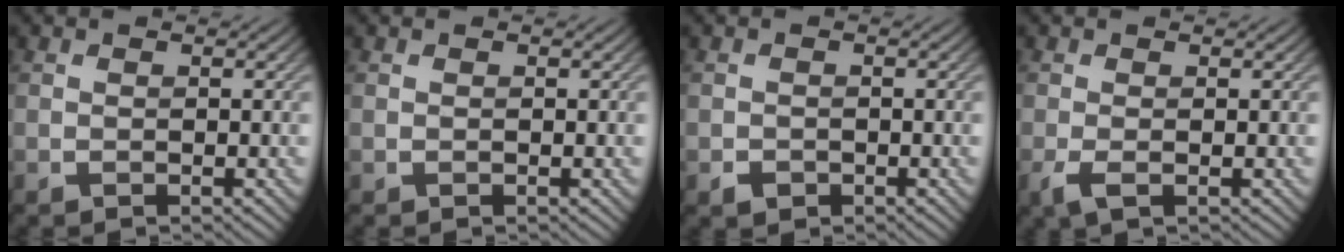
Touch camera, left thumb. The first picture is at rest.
{"total": 0.0}
{"total": 1.2, "force": [-0.7, 0.9, 0.4], "torque": [-0.003, -0.001, -0.016]}
{"total": 1.9, "force": [-0.7, 0.4, 1.7], "torque": [-0.043, -0.002, -0.019]}